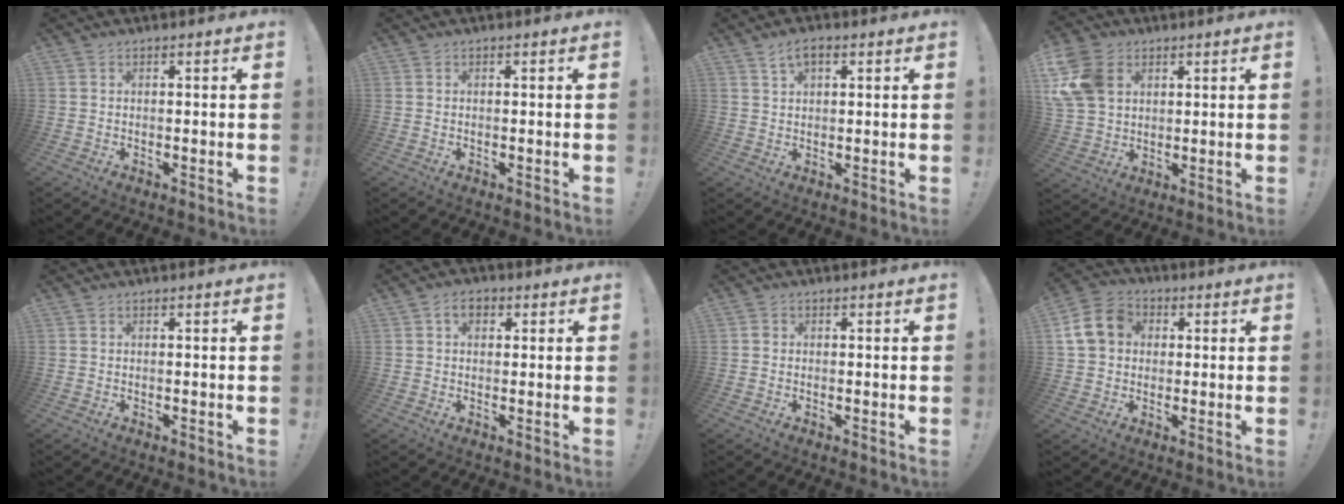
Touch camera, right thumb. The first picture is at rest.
{"total": 0.0}
{"total": 4.3, "force": [2.1, 2.3, 3.0], "torque": [-0.047, -0.002, 0.038]}
{"total": 14.2, "force": [4.6, 10.6, 8.3], "torque": [-0.169, -0.006, 0.094]}
{"total": 0.0}
{"total": 4.3, "force": [1.5, 3.0, 2.8], "torque": [-0.035, 0.002, 0.024]}
{"total": 1.1, "force": [0.0, 1.1, 0.3], "torque": [-0.002, 0.002, -0.001]}
{"total": 12.6, "force": [2.6, 10.5, 6.4], "torque": [-0.112, 0.009, 0.056]}